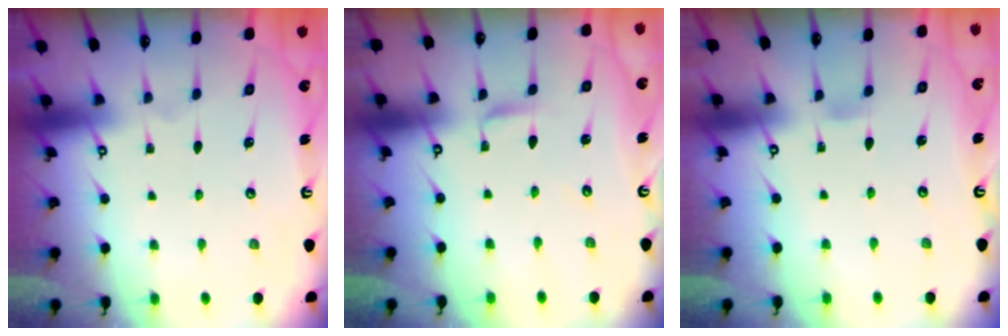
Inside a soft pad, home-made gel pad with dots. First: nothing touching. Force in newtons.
{"total": 1.9, "press": 1.9, "slide": 0.2}
{"total": 2.9, "press": 2.9, "slide": 0.3}